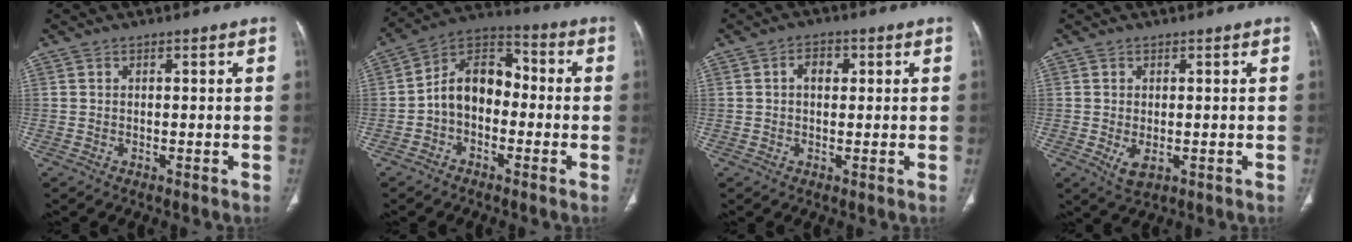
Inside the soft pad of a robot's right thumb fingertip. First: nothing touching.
{"total": 11.1, "force": [-1.6, 7.7, 7.8], "torque": [-0.104, 0.044, -0.045]}
{"total": 3.5, "force": [0.7, 2.4, 2.4], "torque": [-0.028, 0.009, 0.010]}
{"total": 3.2, "force": [-0.7, 1.8, 2.6], "torque": [-0.047, -0.007, 0.000]}